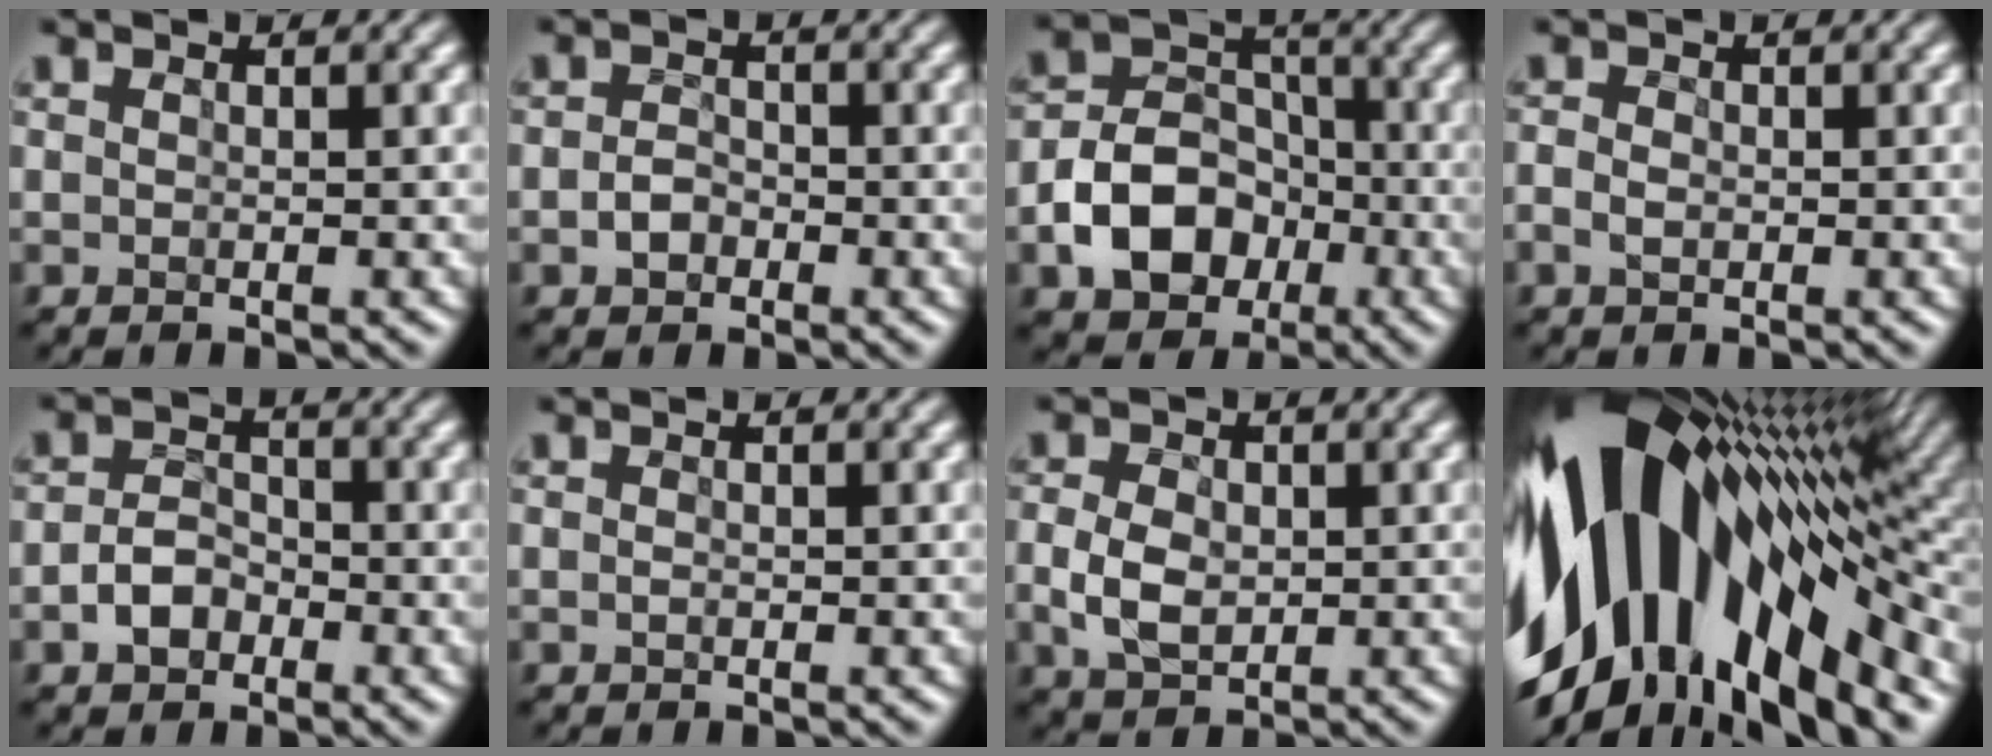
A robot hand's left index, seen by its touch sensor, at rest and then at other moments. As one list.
[{"total": 1.6, "force": [-0.8, 1.1, 0.8], "torque": [-0.015, 0.003, -0.015]}, {"total": 7.5, "force": [-2.9, 5.4, 4.3], "torque": [-0.070, 0.002, -0.051]}, {"total": 1.7, "force": [-0.6, 1.1, 1.1], "torque": [-0.026, 0.001, -0.006]}, {"total": 2.7, "force": [-1.4, 1.7, 1.5], "torque": [-0.028, 0.008, -0.025]}, {"total": 0.0}, {"total": 3.7, "force": [-0.4, 2.5, 2.6], "torque": [-0.063, 0.002, -0.005]}, {"total": 15.8, "force": [-1.7, 8.6, 13.2], "torque": [-0.241, 0.009, -0.032]}]